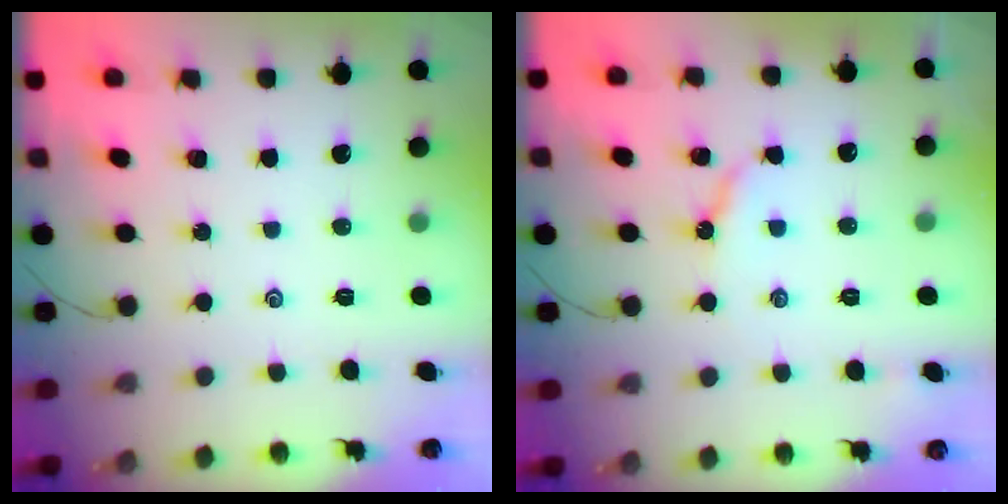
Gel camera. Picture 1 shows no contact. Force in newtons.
{"total": 4.5, "press": 4.5, "slide": 0.2}